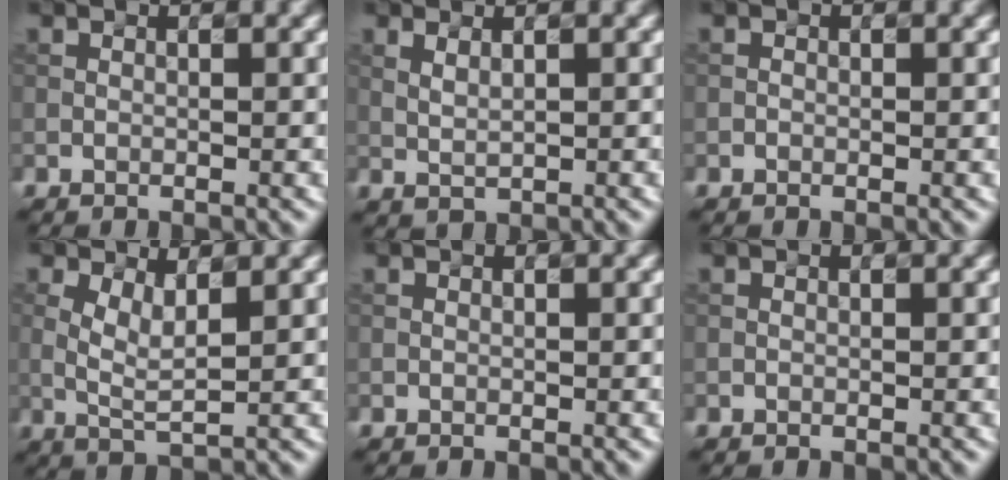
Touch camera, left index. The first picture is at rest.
{"total": 1.2, "force": [0.6, 0.4, 1.0], "torque": [-0.023, -0.002, 0.017]}
{"total": 0.0}
{"total": 3.3, "force": [0.9, 1.1, 3.0], "torque": [-0.064, -0.003, 0.018]}
{"total": 0.0}
{"total": 0.0}